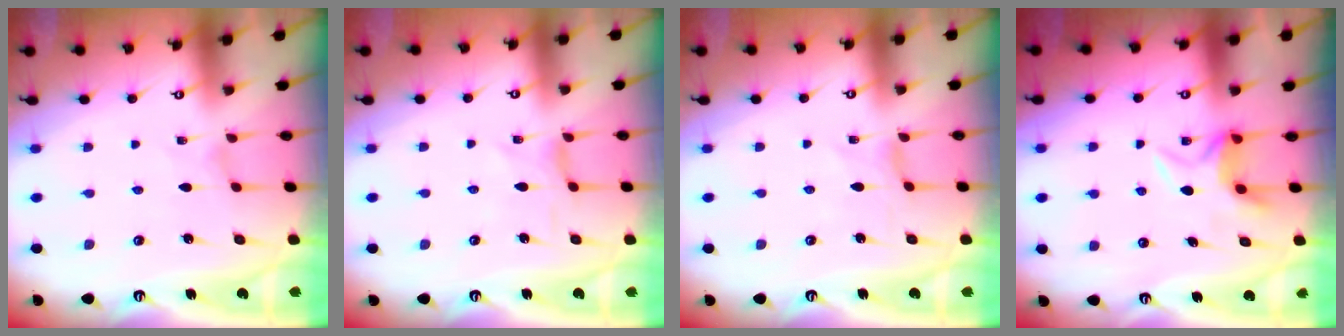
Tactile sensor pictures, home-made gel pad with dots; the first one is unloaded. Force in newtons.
{"total": 0.7, "press": 0.7, "slide": 0.2}
{"total": 0.0}
{"total": 5.6, "press": 5.5, "slide": 1.0}